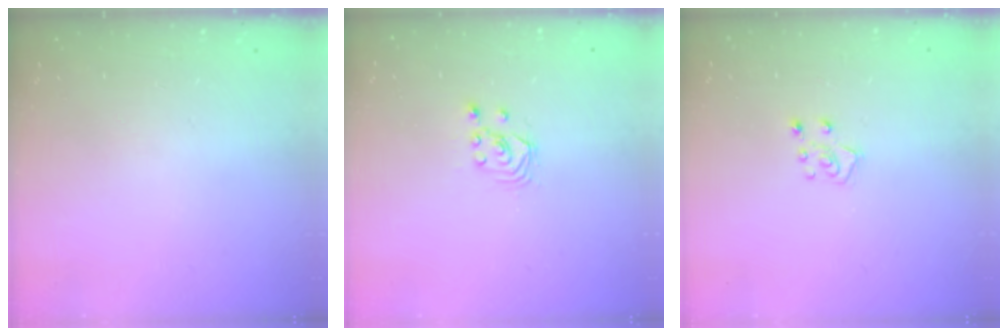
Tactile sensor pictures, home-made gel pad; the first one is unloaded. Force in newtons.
{"total": 2.6, "press": 2.6, "slide": 0.3}
{"total": 6.4, "press": 6.4, "slide": 0.5}